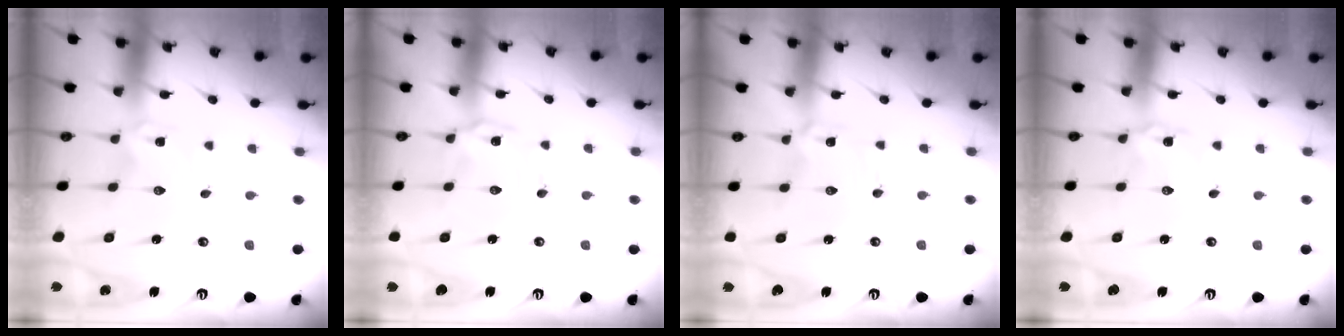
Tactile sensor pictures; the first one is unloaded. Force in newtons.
{"total": 1.3, "press": 1.3, "slide": 0.3}
{"total": 0.8, "press": 0.8, "slide": 0.2}
{"total": 1.7, "press": 1.7, "slide": 0.2}